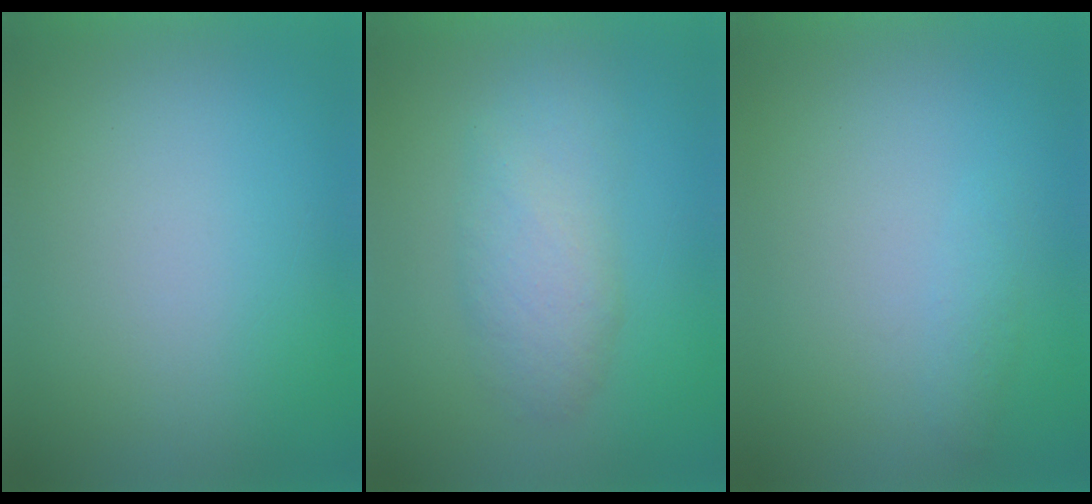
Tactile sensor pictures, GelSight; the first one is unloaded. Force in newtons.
{"total": 4.5}
{"total": 1.4}